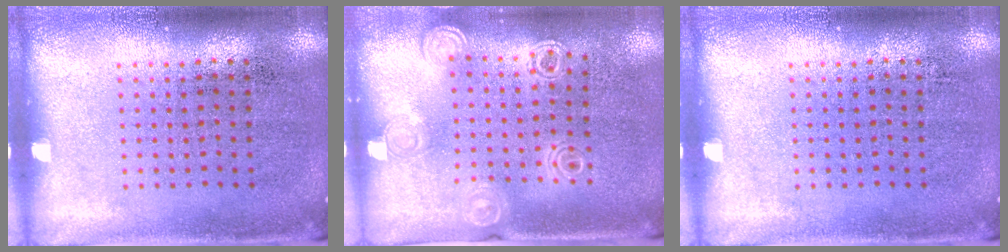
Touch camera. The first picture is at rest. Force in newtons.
{"total": 1.4, "press": 1.3, "slide": 0.2}
{"total": 0.0}